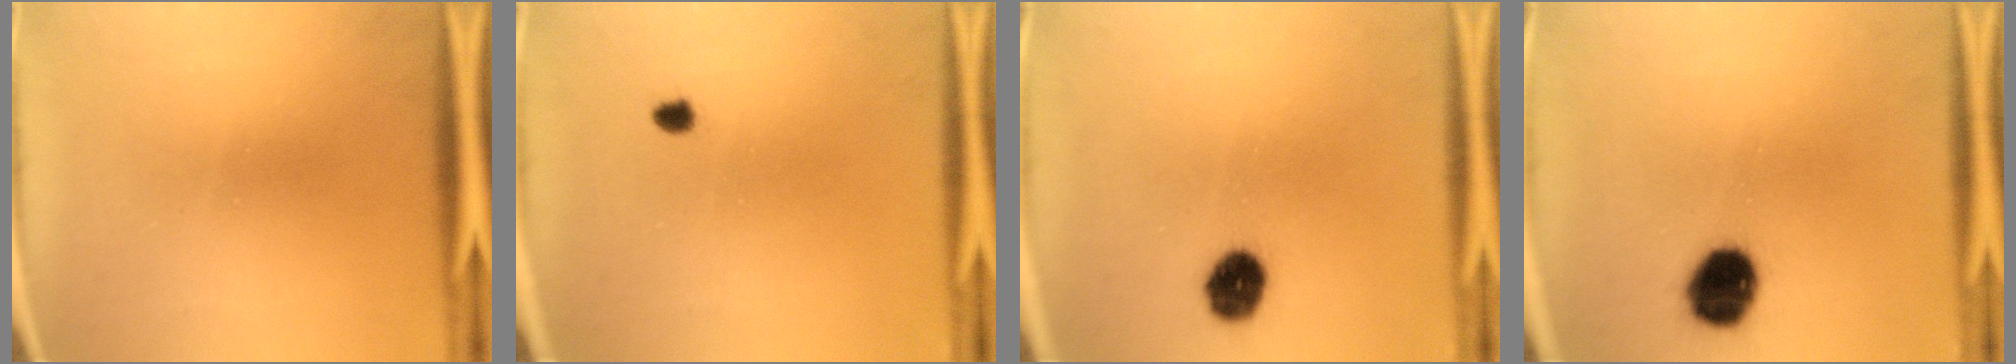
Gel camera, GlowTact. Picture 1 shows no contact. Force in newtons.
{"total": 1.3}
{"total": 6.9}
{"total": 10.8}